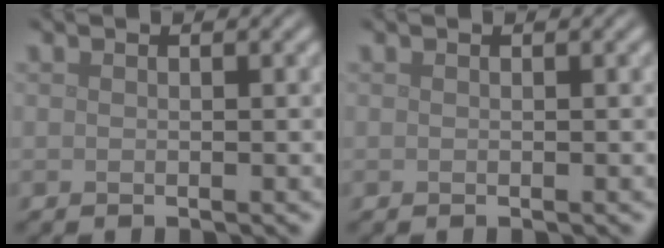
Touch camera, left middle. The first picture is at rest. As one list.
[{"total": 0.0}]